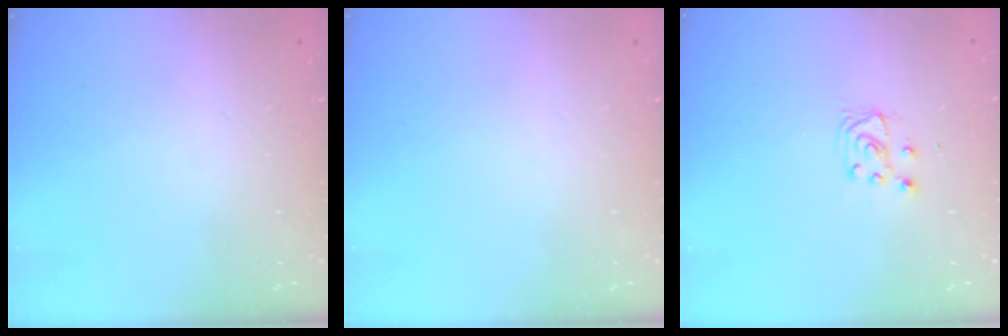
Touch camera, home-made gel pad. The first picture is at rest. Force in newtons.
{"total": 0.0}
{"total": 4.9, "press": 4.9, "slide": 0.5}